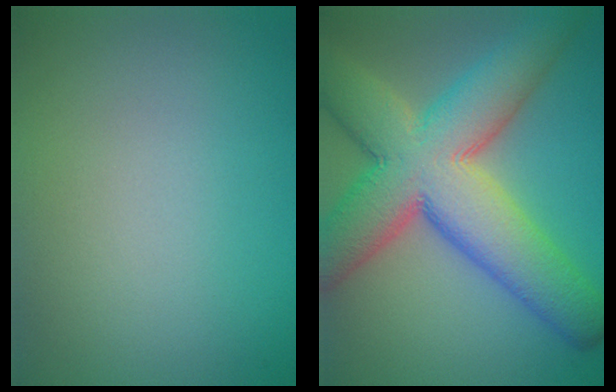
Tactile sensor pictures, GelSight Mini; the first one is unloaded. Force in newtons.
{"total": 12.1, "press": 12.1, "slide": 0.7}